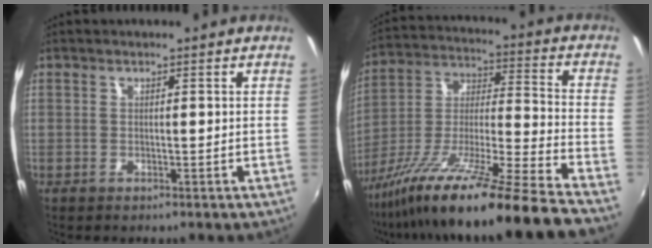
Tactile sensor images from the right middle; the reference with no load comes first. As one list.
[{"total": 24.9, "force": [-19.7, -1.9, 15.2], "torque": [-0.237, -0.062, -0.334]}]